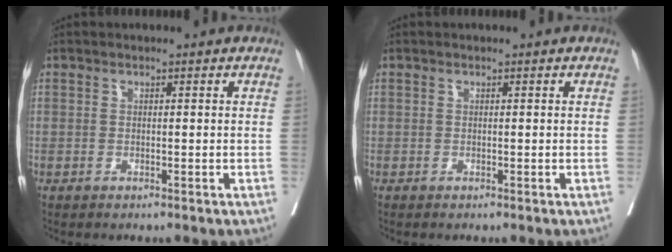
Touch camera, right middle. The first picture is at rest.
{"total": 0.0}